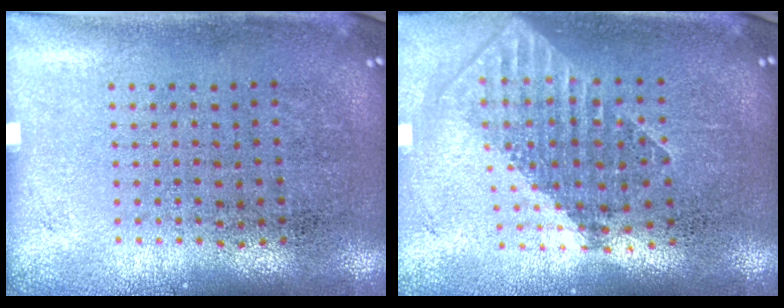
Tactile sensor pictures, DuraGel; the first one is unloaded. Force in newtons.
{"total": 1.8, "press": 1.4, "slide": 1.1}